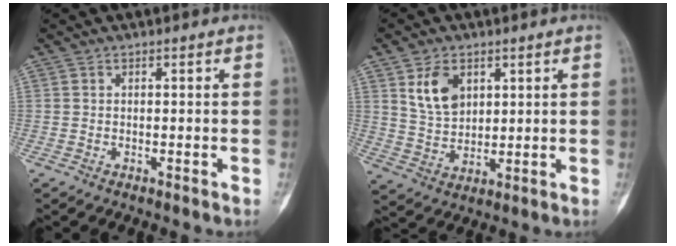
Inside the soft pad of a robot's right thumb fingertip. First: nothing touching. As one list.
[{"total": 8.0, "force": [3.4, 5.3, 4.9], "torque": [-0.071, -0.021, 0.073]}]